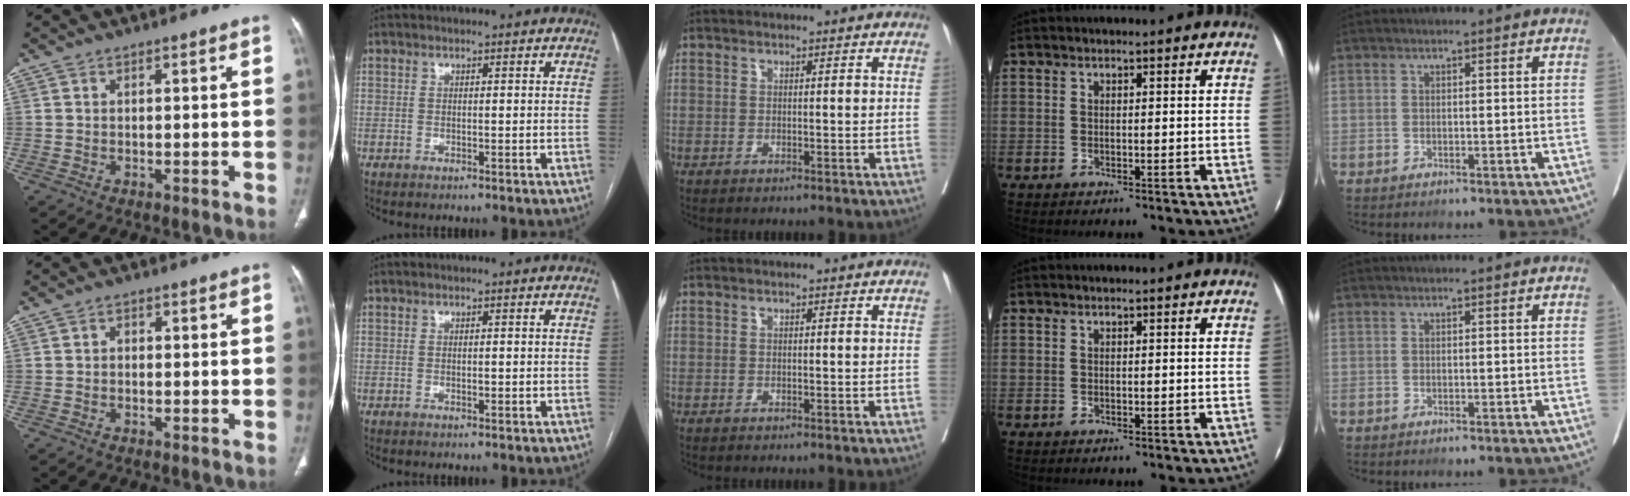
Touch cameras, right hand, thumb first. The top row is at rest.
{"thumb": {"total": 1.1, "force": [-0.2, 0.9, 0.5], "torque": [-0.001, 0.004, -0.008]}, "index": {"total": 0.7, "force": [-0.1, 0.3, 0.7], "torque": [-0.013, -0.002, 0.000]}}